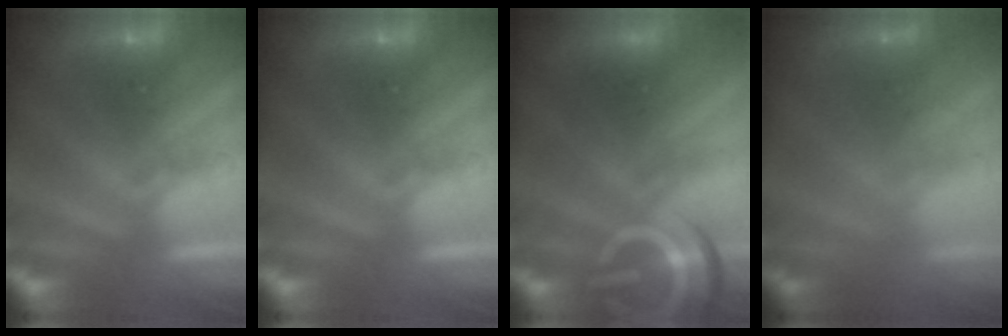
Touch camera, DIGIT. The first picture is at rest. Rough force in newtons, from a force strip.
{"total": 0.0}
{"total": 9.1}
{"total": 1.6}